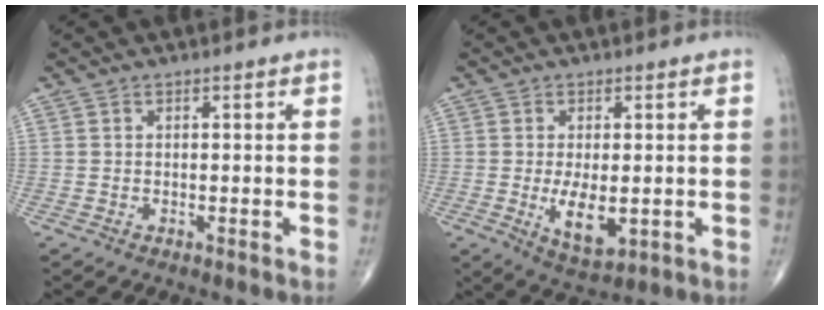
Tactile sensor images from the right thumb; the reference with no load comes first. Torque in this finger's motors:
{"motor_torque": [-0.10, 0.72, 0.57, 0.32, 0.19]}